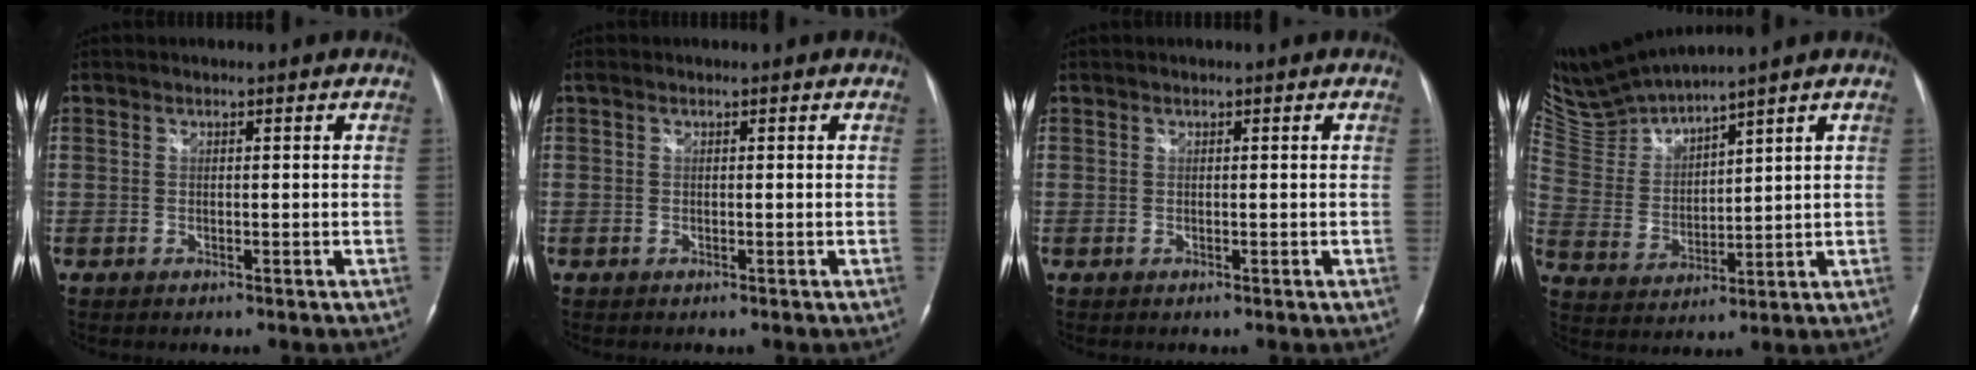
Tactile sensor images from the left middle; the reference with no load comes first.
{"total": 0.0}
{"total": 0.0}
{"total": 9.3, "force": [9.0, -1.0, 2.2], "torque": [-0.068, 0.000, 0.196]}